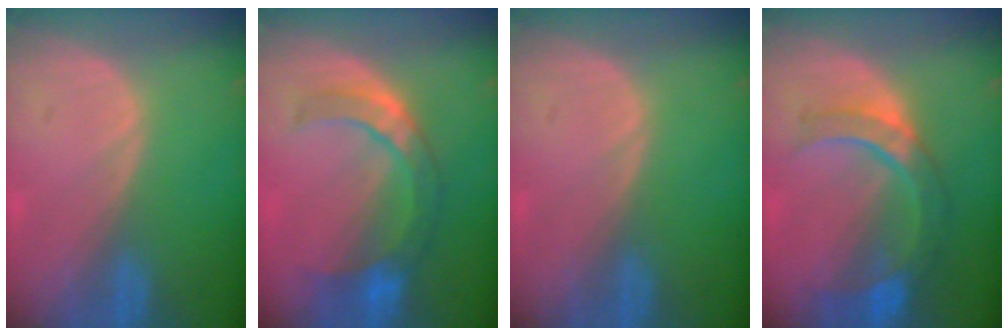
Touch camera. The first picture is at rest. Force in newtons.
{"total": 7.6, "press": 7.3, "slide": 2.2}
{"total": 0.0}
{"total": 8.9, "press": 7.9, "slide": 4.0}